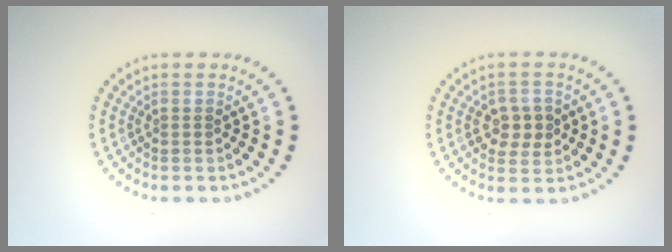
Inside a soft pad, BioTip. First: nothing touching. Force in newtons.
{"total": 2.8, "press": 2.8, "slide": 0.3}